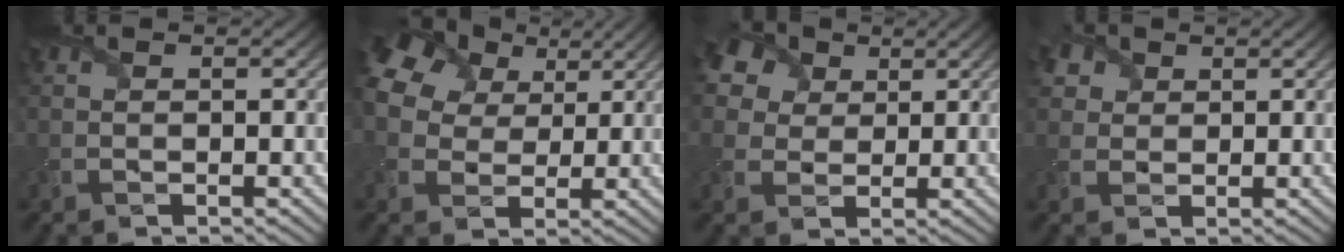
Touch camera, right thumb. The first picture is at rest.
{"total": 15.9, "force": [6.8, 11.6, 8.6], "torque": [-0.246, 0.051, 0.135]}
{"total": 9.0, "force": [4.5, 6.4, 4.4], "torque": [-0.135, 0.028, 0.066]}
{"total": 4.4, "force": [2.4, 3.4, 1.7], "torque": [-0.060, 0.004, 0.046]}